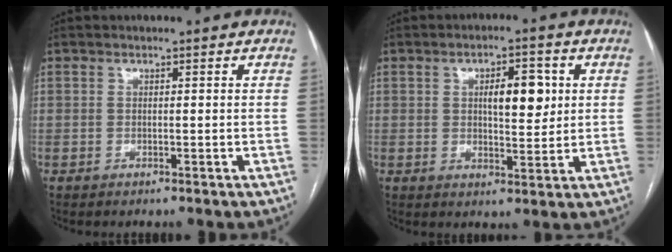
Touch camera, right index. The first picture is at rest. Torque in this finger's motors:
{"motor_torque": [0.50, 0.35, 0.25, 0.09]}